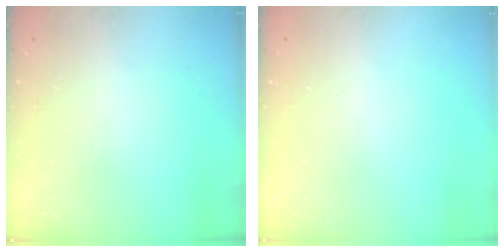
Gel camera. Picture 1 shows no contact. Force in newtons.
{"total": 0.0}